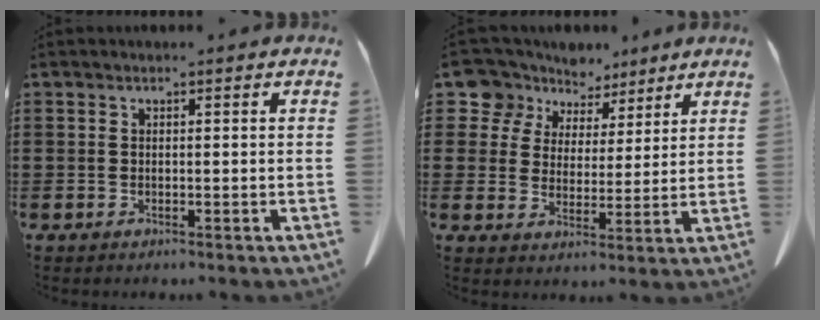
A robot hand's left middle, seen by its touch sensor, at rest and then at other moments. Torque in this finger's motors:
{"motor_torque": [1.19, 0.95, 0.03, 0.00]}